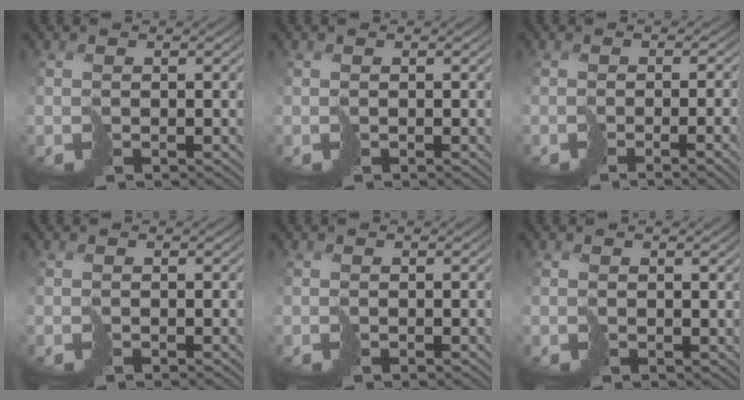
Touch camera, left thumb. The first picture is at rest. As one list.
[{"total": 0.0}, {"total": 7.3, "force": [-2.1, 2.2, 6.6], "torque": [-0.077, -0.010, -0.021]}, {"total": 0.0}, {"total": 0.0}, {"total": 0.8, "force": [0.6, 0.5, 0.1], "torque": [-0.003, -0.002, 0.012]}]